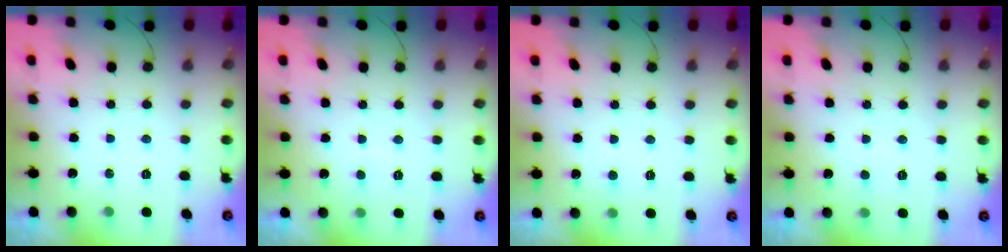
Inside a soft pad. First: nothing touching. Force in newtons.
{"total": 2.1, "press": 2.1, "slide": 0.2}
{"total": 2.8, "press": 2.8, "slide": 0.3}
{"total": 2.4, "press": 2.4, "slide": 0.2}